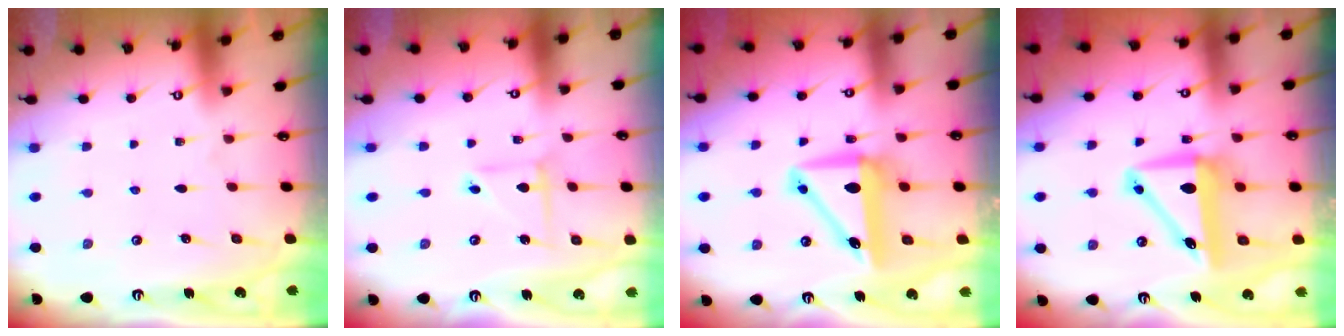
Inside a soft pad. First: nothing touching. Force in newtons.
{"total": 4.1, "press": 4.1, "slide": 0.4}
{"total": 10.0, "press": 9.7, "slide": 2.2}
{"total": 8.8, "press": 8.6, "slide": 2.0}